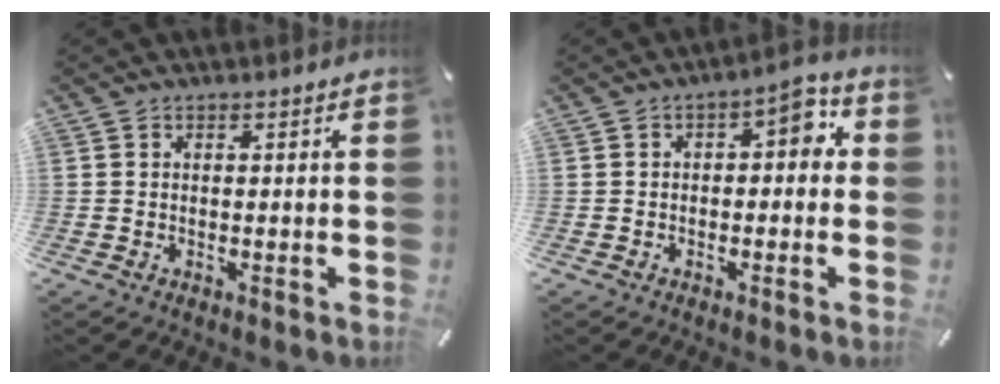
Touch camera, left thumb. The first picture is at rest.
{"total": 5.7, "force": [0.4, 3.1, 4.8], "torque": [-0.061, 0.003, -0.003]}